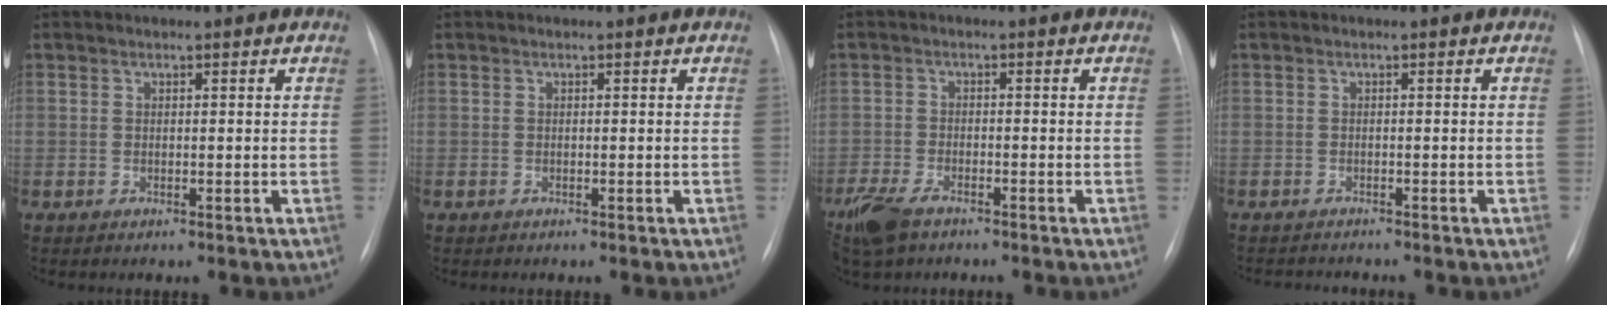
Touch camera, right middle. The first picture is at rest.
{"total": 0.0}
{"total": 6.4, "force": [-4.6, 2.7, 3.5], "torque": [-0.077, -0.010, -0.085]}
{"total": 2.6, "force": [-2.6, 0.2, 0.4], "torque": [-0.002, -0.009, -0.036]}